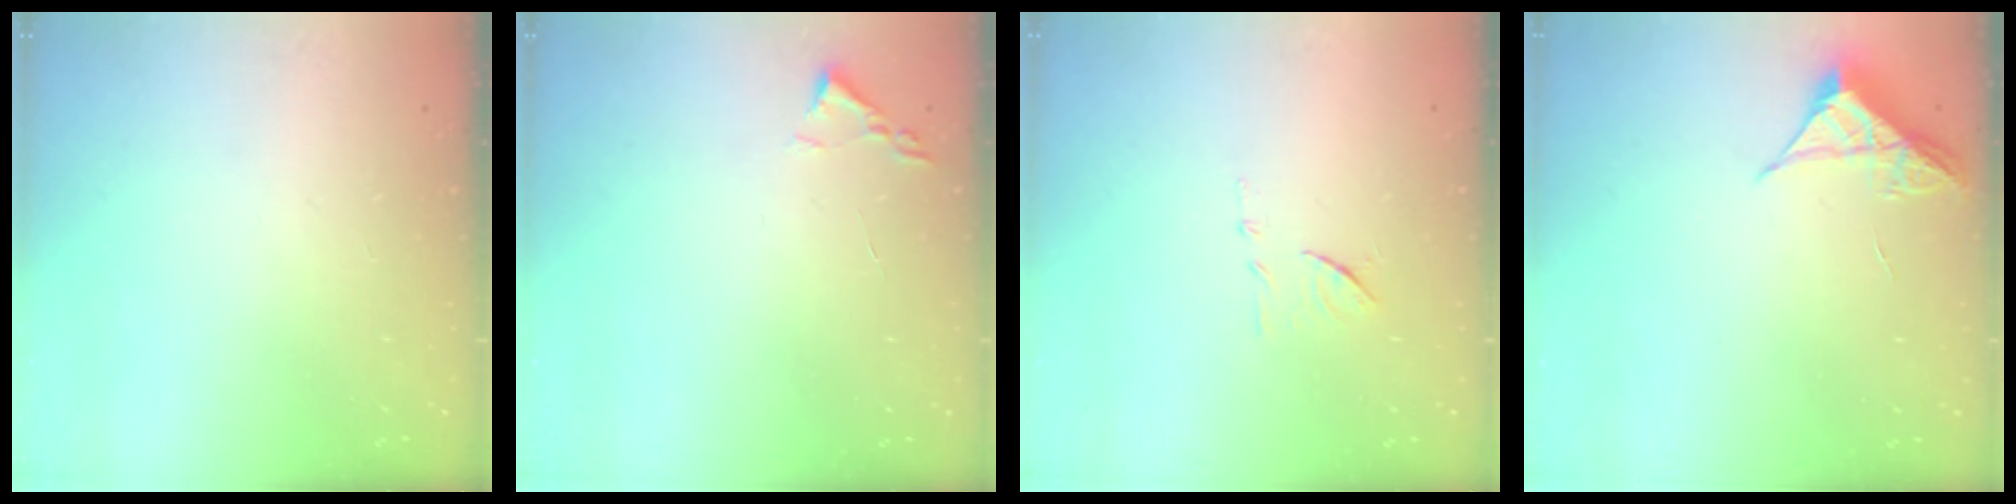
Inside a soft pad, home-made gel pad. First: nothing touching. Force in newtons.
{"total": 1.8, "press": 1.7, "slide": 0.2}
{"total": 8.2, "press": 8.2, "slide": 0.2}
{"total": 5.2, "press": 5.1, "slide": 0.3}